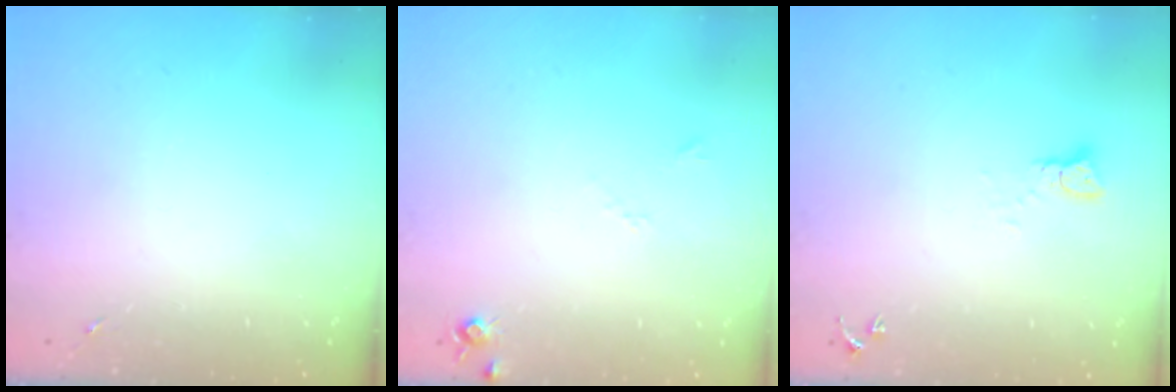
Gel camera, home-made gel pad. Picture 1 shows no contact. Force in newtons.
{"total": 5.4, "press": 5.4, "slide": 0.6}
{"total": 3.3, "press": 3.3, "slide": 0.1}